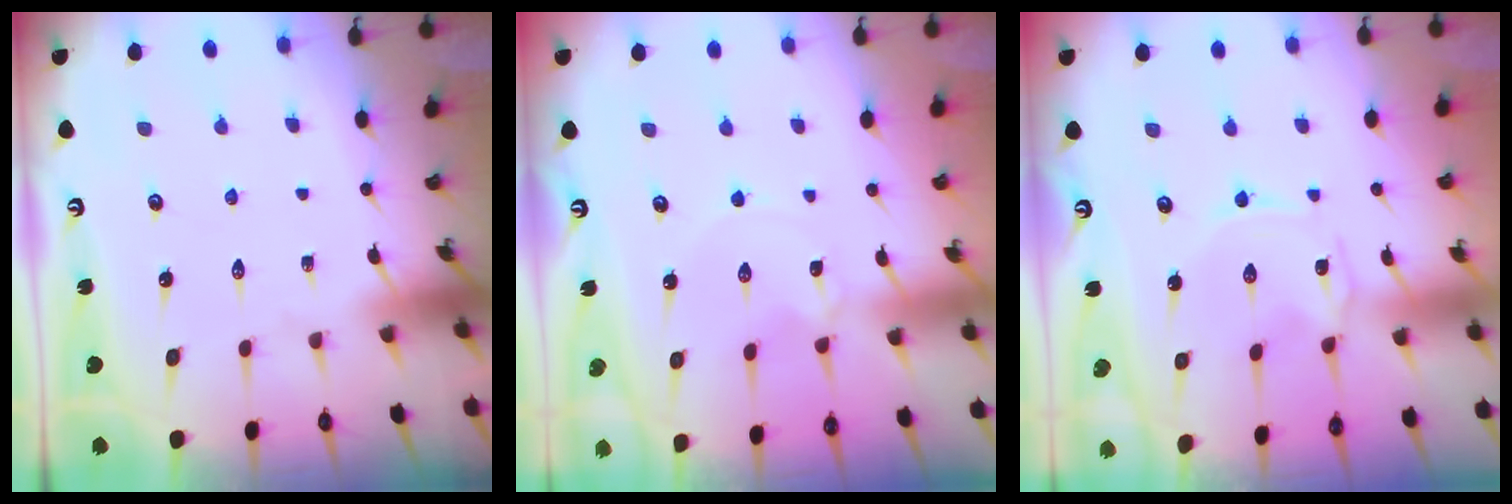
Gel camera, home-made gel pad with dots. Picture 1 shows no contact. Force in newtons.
{"total": 0.6, "press": 0.5, "slide": 0.2}
{"total": 0.0}